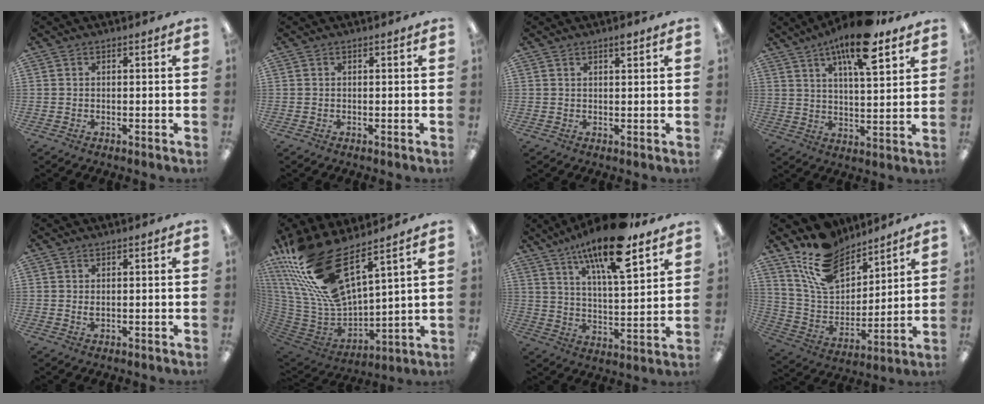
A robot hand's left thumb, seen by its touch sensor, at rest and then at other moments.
{"total": 0.0}
{"total": 2.1, "force": [1.7, 0.4, 1.2], "torque": [-0.018, -0.003, 0.027]}
{"total": 14.8, "force": [9.8, 4.4, 10.3], "torque": [-0.163, -0.046, 0.159]}
{"total": 1.6, "force": [0.6, 0.5, 1.4], "torque": [-0.028, 0.001, 0.010]}
{"total": 23.5, "force": [15.5, 8.7, 15.3], "torque": [-0.320, -0.105, 0.279]}
{"total": 18.0, "force": [12.7, 4.8, 11.9], "torque": [-0.203, -0.069, 0.208]}
{"total": 17.0, "force": [12.7, 8.8, 7.1], "torque": [-0.158, -0.065, 0.239]}